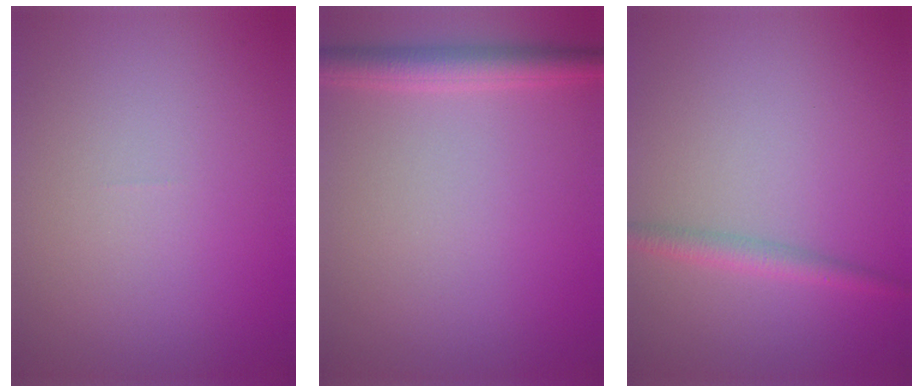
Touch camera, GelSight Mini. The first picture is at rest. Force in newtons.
{"total": 3.1, "press": 3.1, "slide": 0.2}
{"total": 1.9, "press": 1.9, "slide": 0.0}